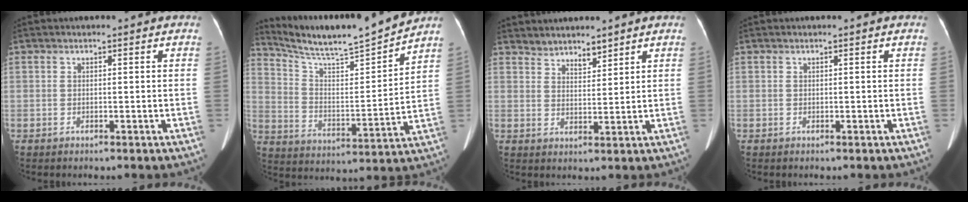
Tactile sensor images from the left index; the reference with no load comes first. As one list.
[{"total": 15.8, "force": [14.9, -0.7, 5.3], "torque": [-0.105, -0.015, 0.245]}, {"total": 3.9, "force": [3.7, 1.0, 0.4], "torque": [0.001, 0.016, 0.066]}, {"total": 0.0}]